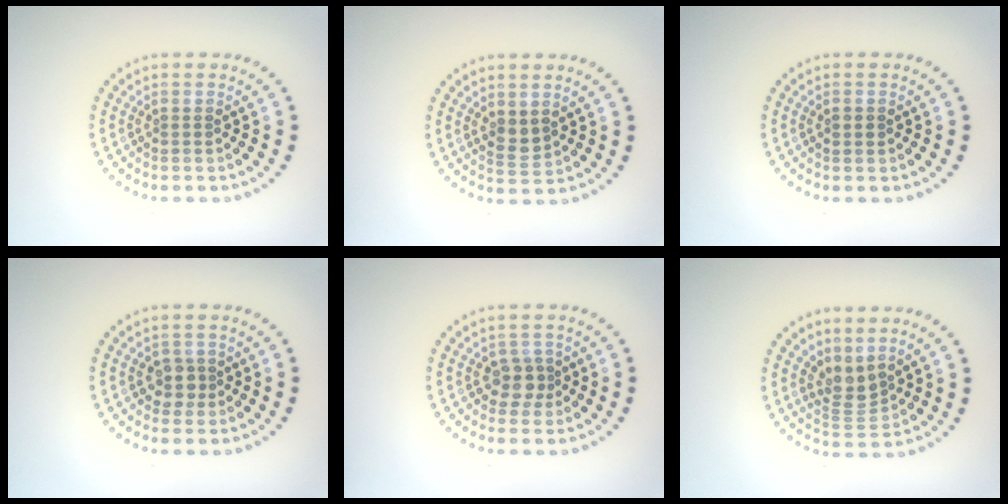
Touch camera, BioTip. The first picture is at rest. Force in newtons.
{"total": 1.7, "press": 1.6, "slide": 0.6}
{"total": 1.1, "press": 1.1, "slide": 0.1}
{"total": 1.9, "press": 1.7, "slide": 0.9}
{"total": 2.1, "press": 1.8, "slide": 1.1}
{"total": 2.6, "press": 2.0, "slide": 1.6}